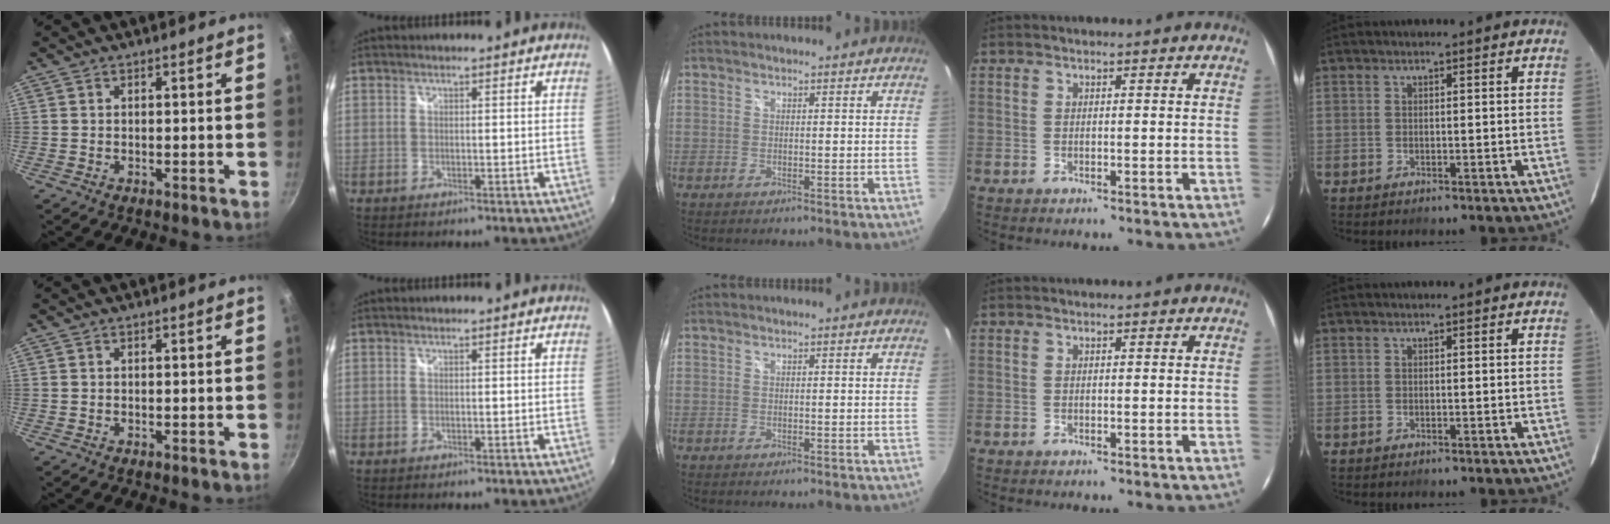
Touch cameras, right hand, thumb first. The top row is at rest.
{}